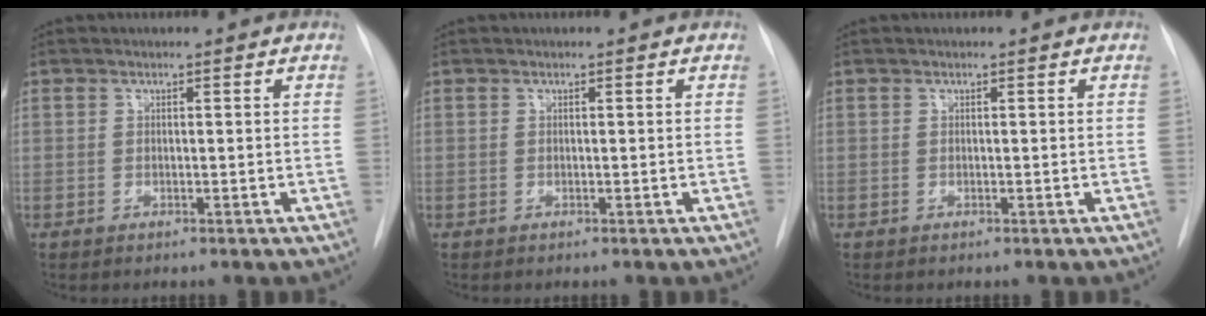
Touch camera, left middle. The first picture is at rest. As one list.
[{"total": 0.0}, {"total": 0.0}]